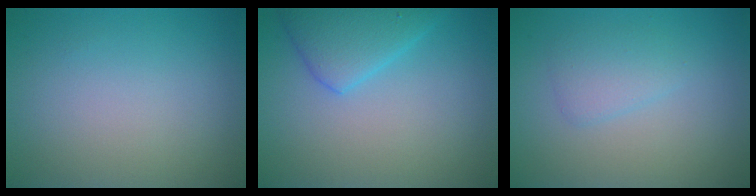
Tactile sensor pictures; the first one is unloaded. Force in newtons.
{"total": 4.0, "press": 4.0, "slide": 0.1}
{"total": 1.9, "press": 1.9, "slide": 0.1}